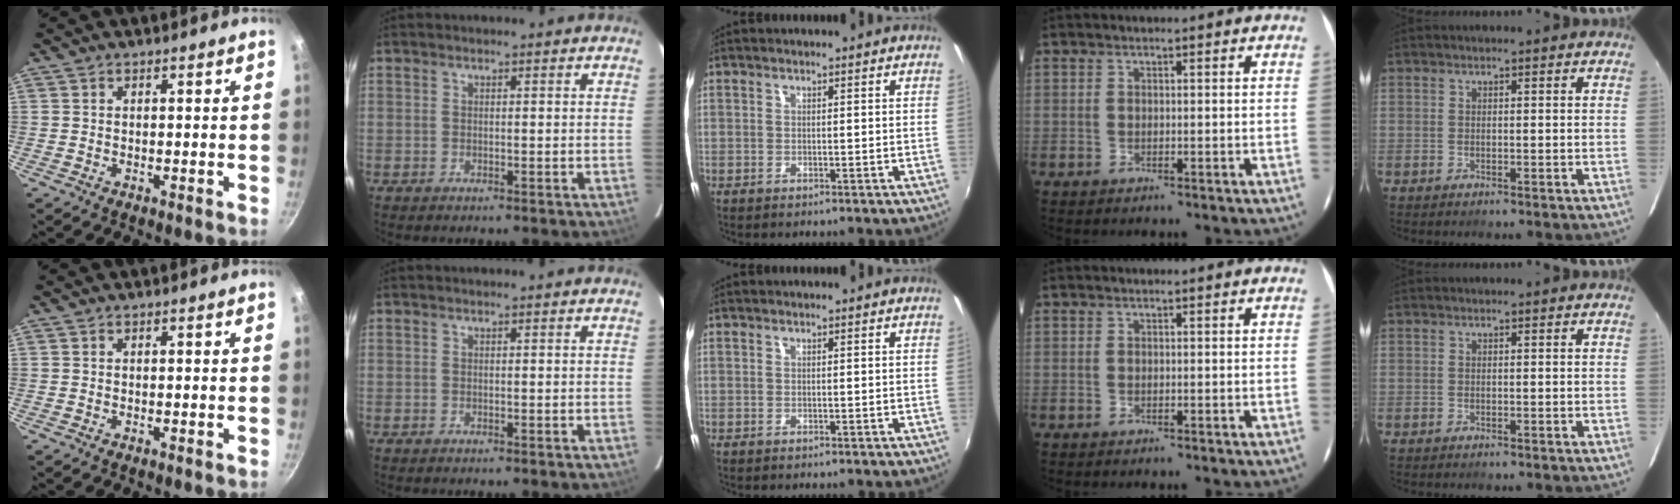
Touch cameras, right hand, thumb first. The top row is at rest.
{}